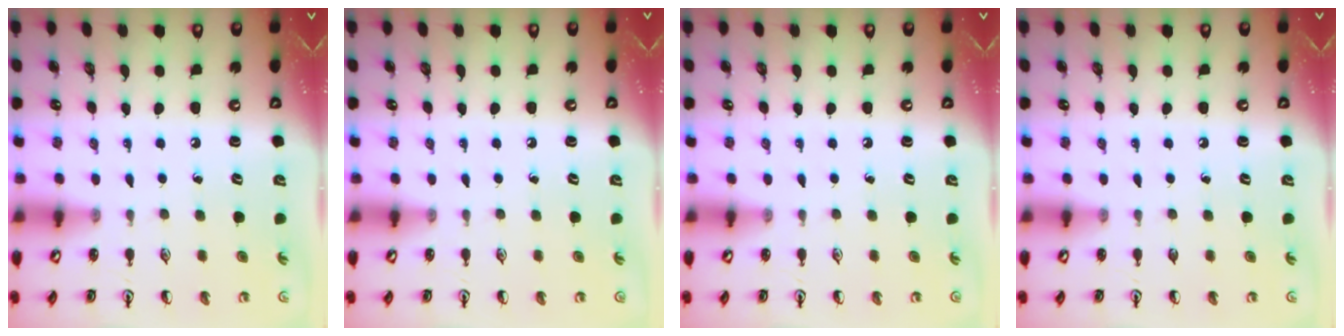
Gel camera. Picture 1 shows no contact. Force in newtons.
{"total": 0.0}
{"total": 0.0}
{"total": 0.0}